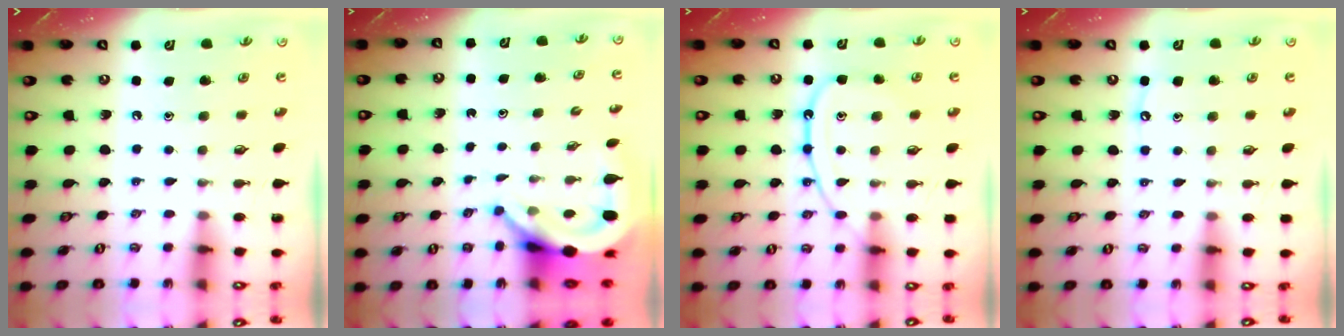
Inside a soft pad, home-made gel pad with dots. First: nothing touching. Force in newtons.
{"total": 6.2, "press": 6.1, "slide": 0.7}
{"total": 11.7, "press": 11.7, "slide": 1.2}
{"total": 4.7, "press": 4.7, "slide": 0.7}